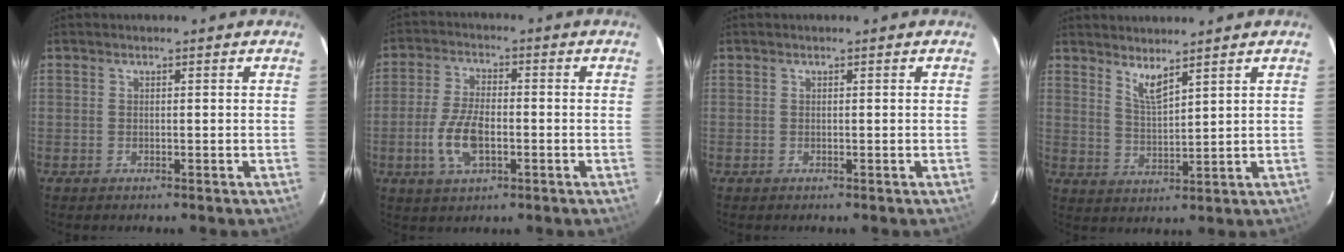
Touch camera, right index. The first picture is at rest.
{"total": 8.5, "force": [-2.4, 3.9, 7.1], "torque": [-0.151, -0.001, -0.044]}
{"total": 0.0}
{"total": 4.4, "force": [3.5, 0.4, 2.6], "torque": [-0.049, -0.008, 0.066]}